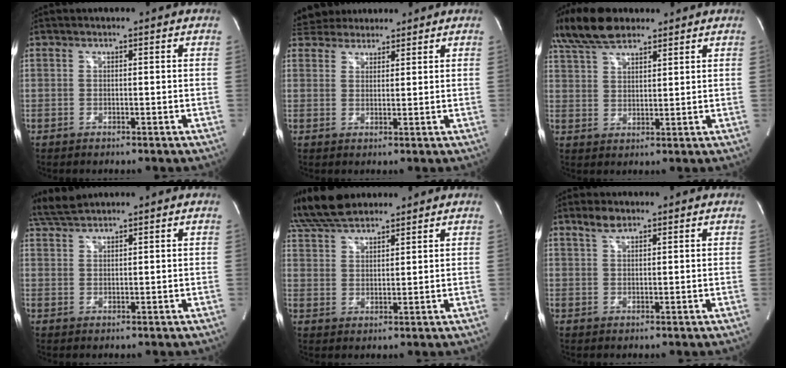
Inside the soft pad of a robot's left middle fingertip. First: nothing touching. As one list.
[{"total": 6.7, "force": [6.0, 2.6, 1.4], "torque": [-0.022, 0.032, 0.103]}, {"total": 10.0, "force": [7.9, 3.2, 5.2], "torque": [-0.110, 0.025, 0.150]}, {"total": 3.7, "force": [3.6, -0.2, 0.9], "torque": [-0.031, 0.018, 0.078]}, {"total": 11.1, "force": [9.7, 3.0, 4.7], "torque": [-0.093, 0.036, 0.182]}, {"total": 2.6, "force": [1.9, 1.0, 1.5], "torque": [-0.035, 0.008, 0.040]}]